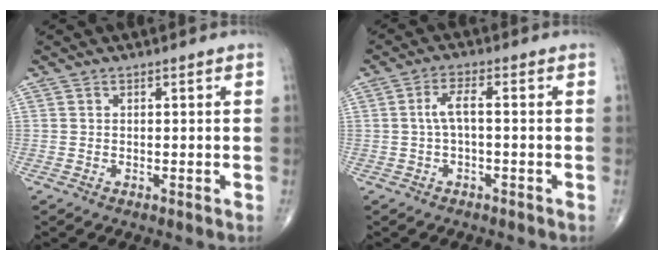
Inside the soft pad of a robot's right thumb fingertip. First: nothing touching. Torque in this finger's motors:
{"motor_torque": [-0.46, 0.02, 0.32, 0.28, 0.09]}